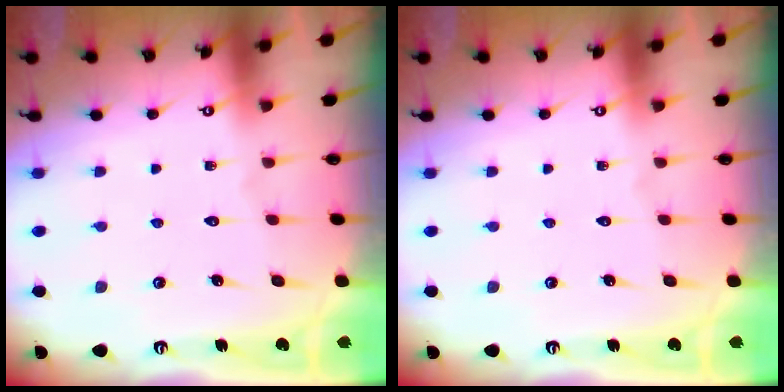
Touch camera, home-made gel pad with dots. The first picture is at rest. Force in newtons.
{"total": 0.0}